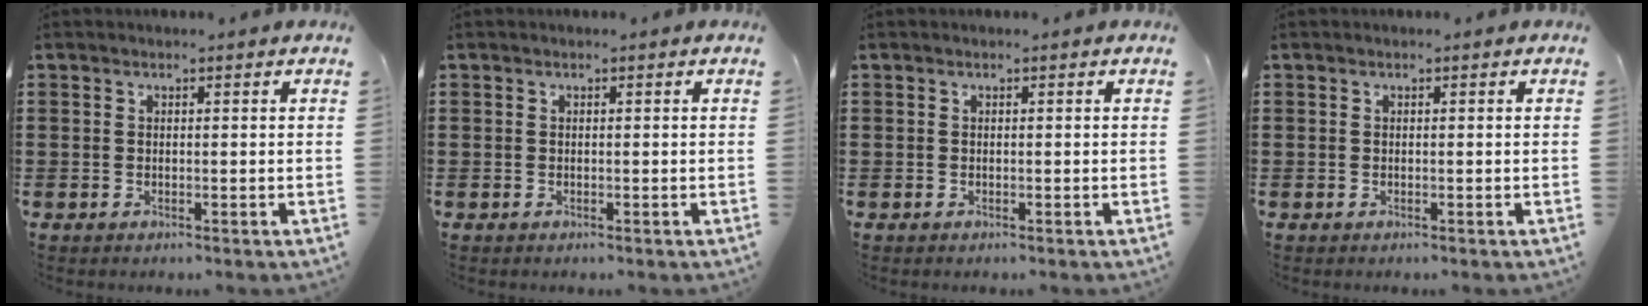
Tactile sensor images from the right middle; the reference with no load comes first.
{"total": 0.0}
{"total": 0.0}
{"total": 0.0}